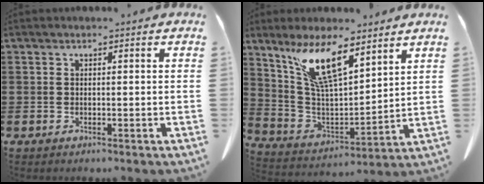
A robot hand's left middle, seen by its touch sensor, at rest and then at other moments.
{"total": 11.9, "force": [8.3, 3.3, 7.8], "torque": [-0.173, -0.024, 0.154]}